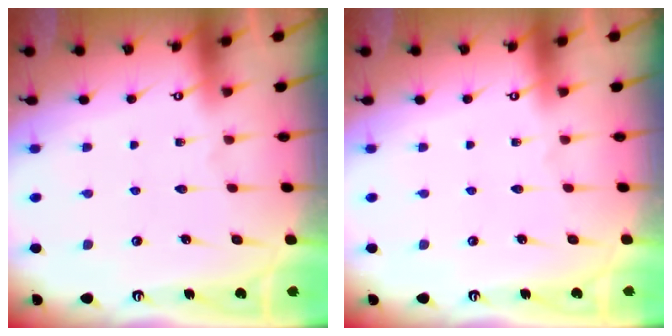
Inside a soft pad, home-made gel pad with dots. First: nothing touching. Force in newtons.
{"total": 0.0}